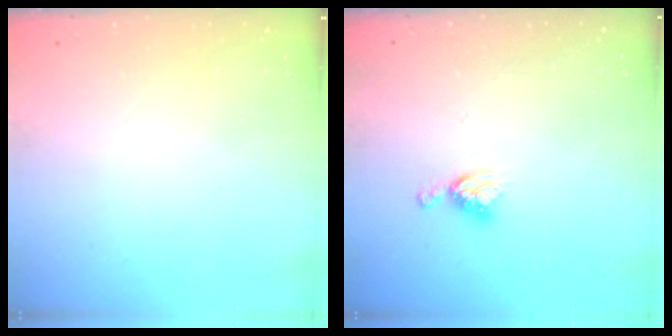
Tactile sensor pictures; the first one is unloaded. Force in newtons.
{"total": 5.5, "press": 5.5, "slide": 0.1}